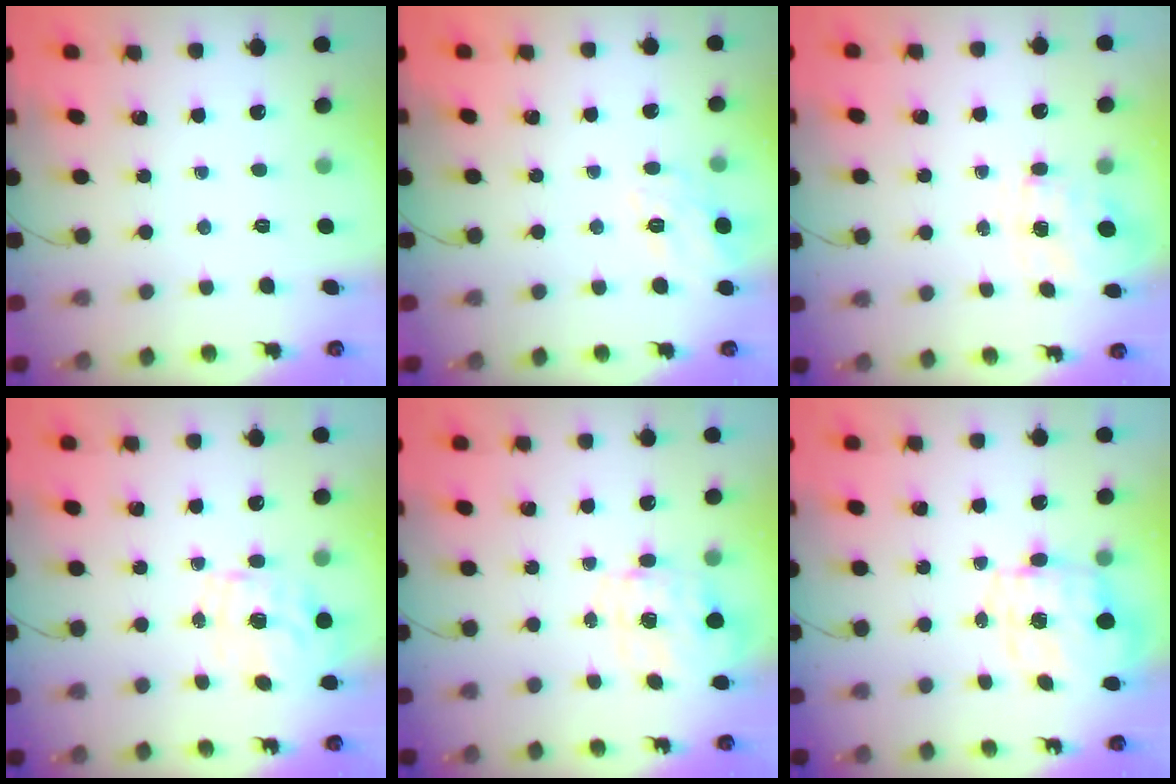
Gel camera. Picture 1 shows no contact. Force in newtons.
{"total": 12.6, "press": 12.6, "slide": 0.6}
{"total": 0.7, "press": 0.4, "slide": 0.6}
{"total": 1.7, "press": 1.5, "slide": 0.8}
{"total": 3.8, "press": 3.7, "slide": 0.9}
{"total": 11.0, "press": 10.9, "slide": 1.5}